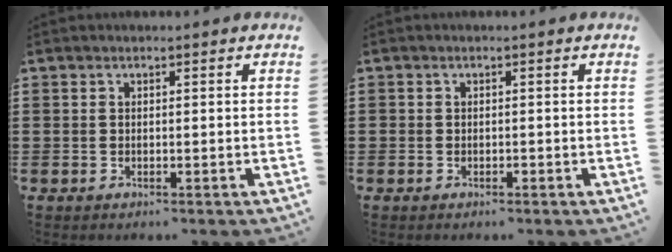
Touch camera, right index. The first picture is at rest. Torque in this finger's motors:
{"motor_torque": [1.03, 0.34, 0.10, 0.09]}